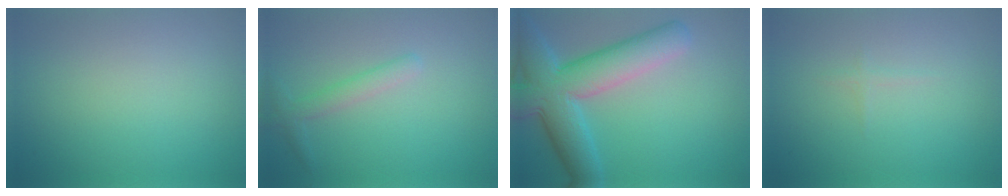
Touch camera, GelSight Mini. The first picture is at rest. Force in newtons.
{"total": 1.8, "press": 1.8, "slide": 0.1}
{"total": 9.0, "press": 8.9, "slide": 0.3}
{"total": 0.5, "press": 0.5, "slide": 0.0}